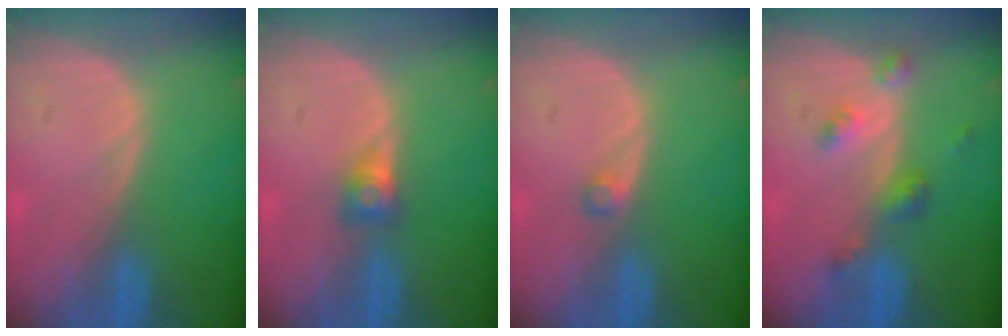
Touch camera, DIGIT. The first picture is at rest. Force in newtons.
{"total": 2.6, "press": 2.3, "slide": 1.0}
{"total": 1.2, "press": 1.2, "slide": 0.2}
{"total": 4.5, "press": 4.0, "slide": 2.0}